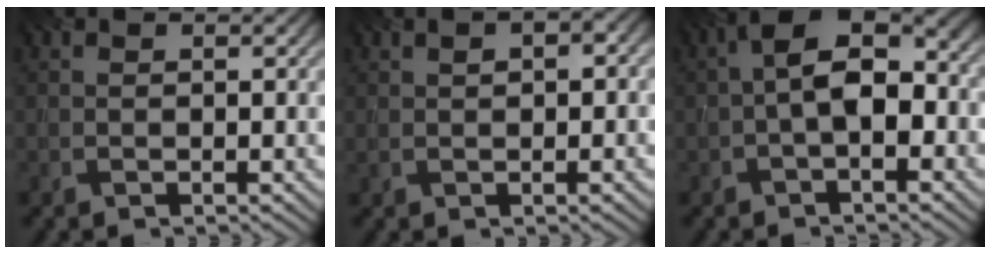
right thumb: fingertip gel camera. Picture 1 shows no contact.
{"total": 3.7, "force": [0.6, 1.8, 3.2], "torque": [-0.046, 0.004, 0.011]}
{"total": 8.9, "force": [-0.4, 4.6, 7.5], "torque": [-0.132, 0.017, -0.017]}